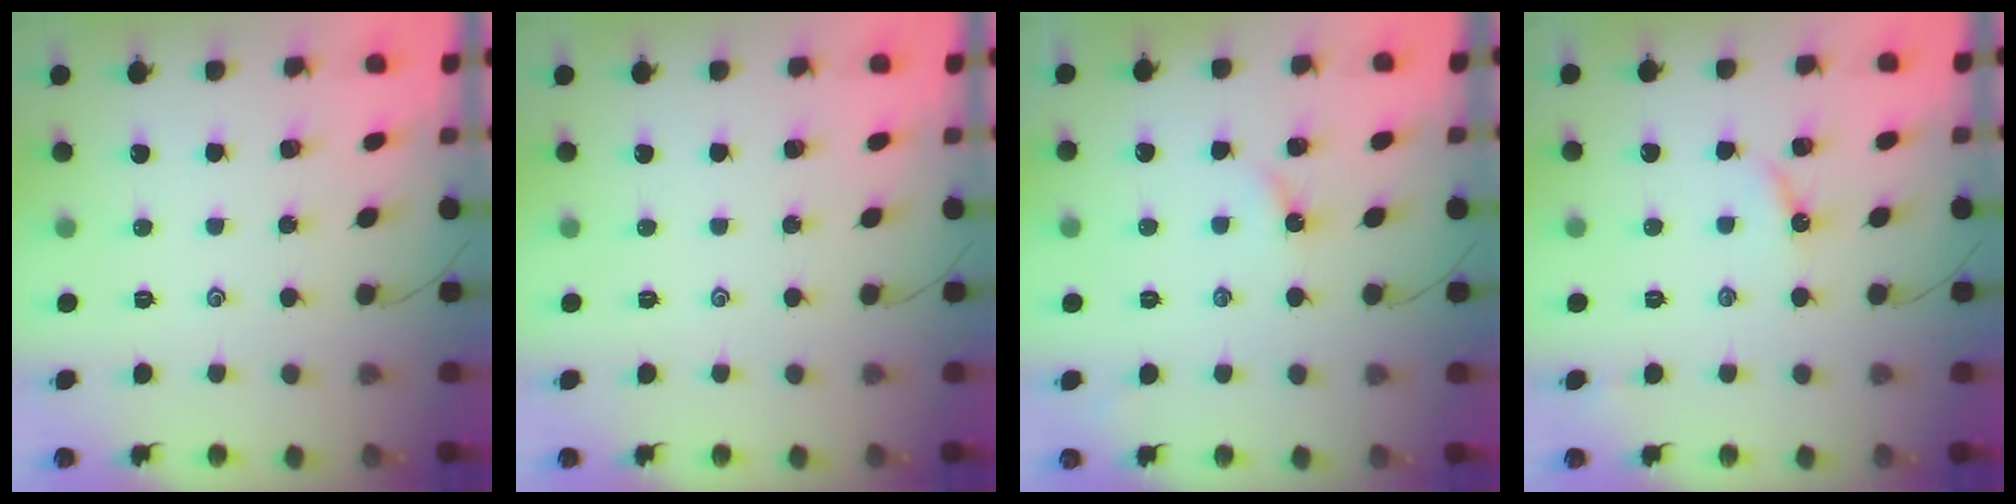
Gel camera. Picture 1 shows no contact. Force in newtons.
{"total": 0.0}
{"total": 2.7, "press": 2.7, "slide": 0.4}
{"total": 4.9, "press": 4.9, "slide": 0.6}